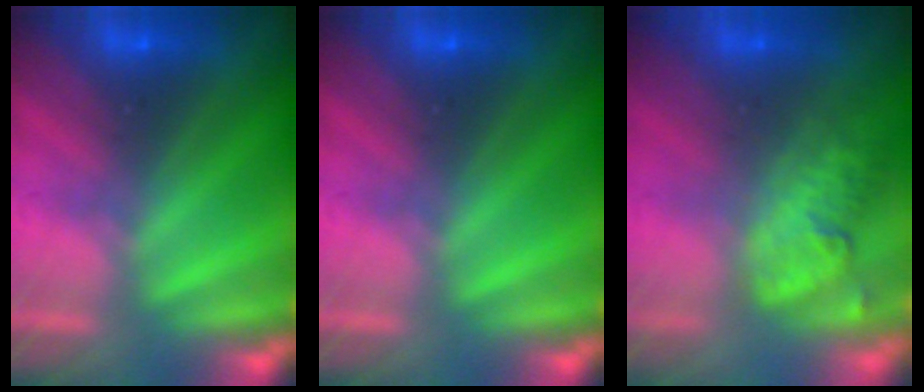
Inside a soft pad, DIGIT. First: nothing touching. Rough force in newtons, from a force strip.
{"total": 0.0}
{"total": 2.8}